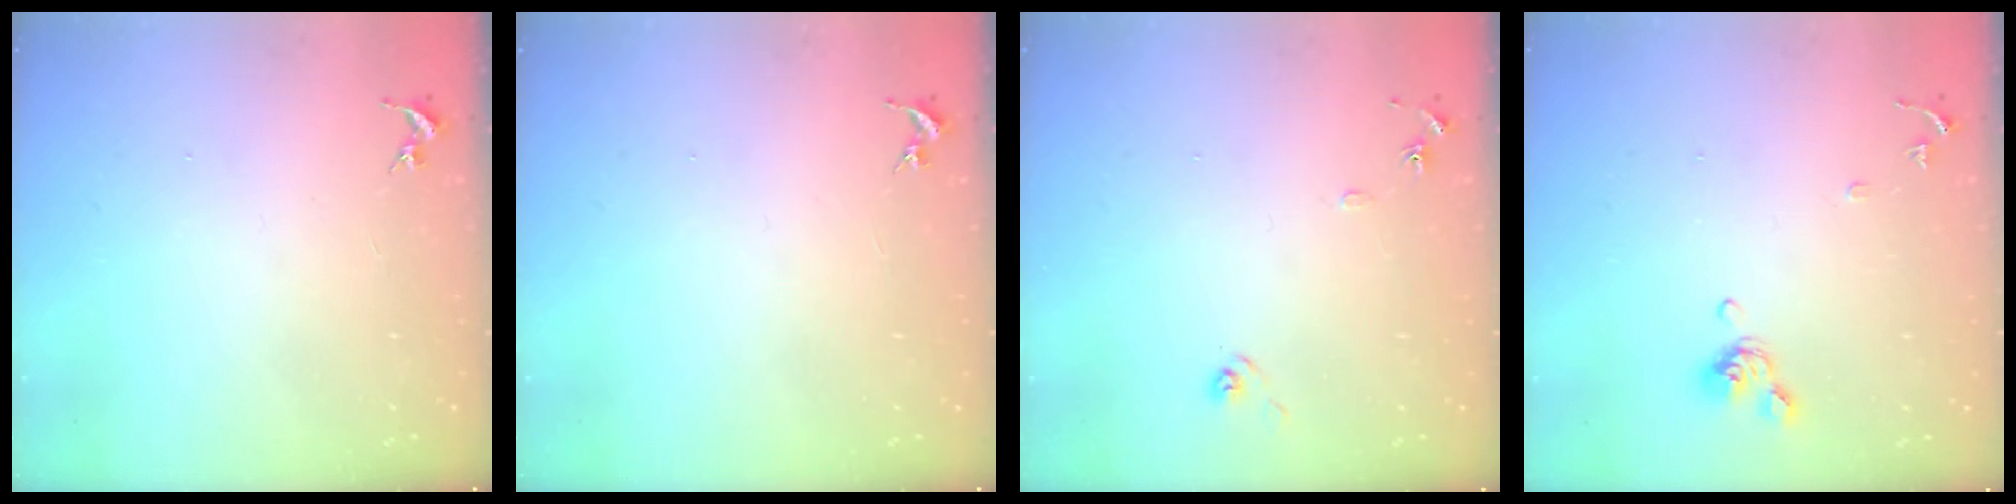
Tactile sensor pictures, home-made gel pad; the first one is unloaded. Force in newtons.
{"total": 0.0}
{"total": 6.5, "press": 6.5, "slide": 0.6}
{"total": 8.5, "press": 8.4, "slide": 1.4}